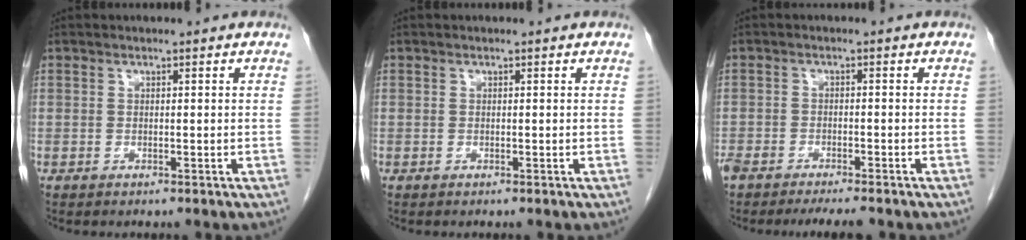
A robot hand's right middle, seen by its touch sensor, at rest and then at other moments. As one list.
[{"total": 0.0}, {"total": 7.4, "force": [-6.2, 1.5, 3.8], "torque": [-0.062, -0.006, -0.099]}]